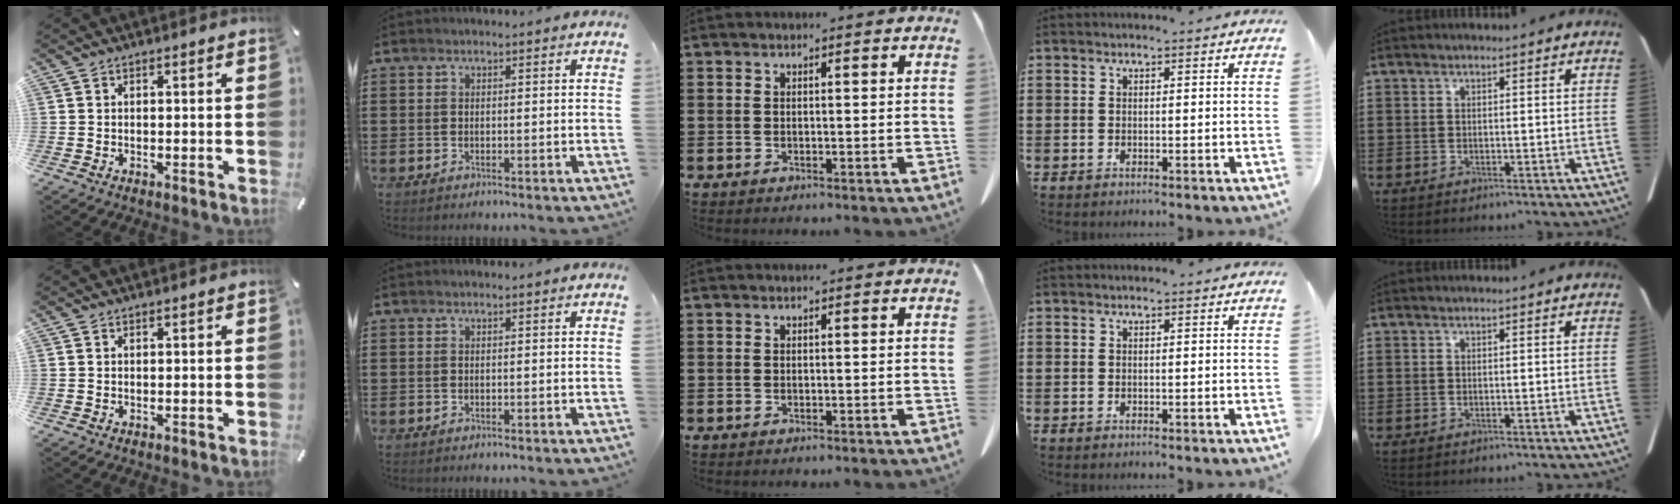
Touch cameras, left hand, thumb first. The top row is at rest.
{}